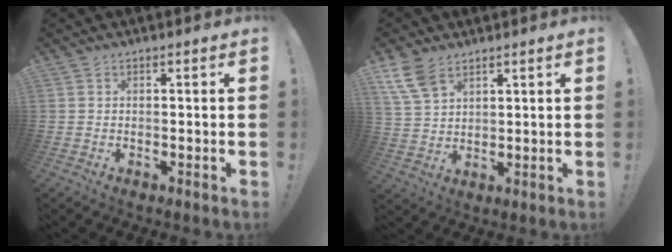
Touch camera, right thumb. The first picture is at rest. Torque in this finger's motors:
{"motor_torque": [0.05, 0.16, 0.22, 0.21, 0.06]}